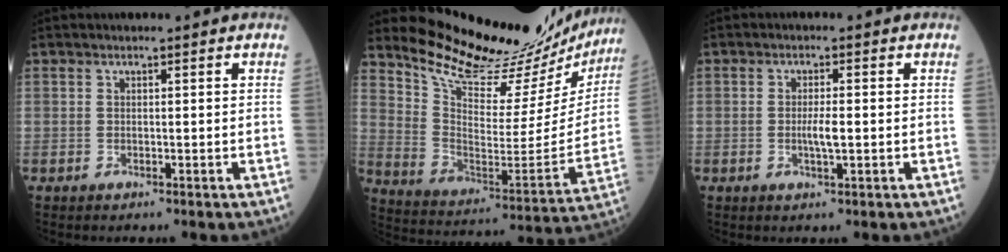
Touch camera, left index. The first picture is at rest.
{"total": 24.9, "force": [23.2, 5.6, 7.1], "torque": [-0.113, -0.082, 0.318]}
{"total": 2.4, "force": [-0.6, 0.2, 2.4], "torque": [-0.045, -0.005, -0.011]}